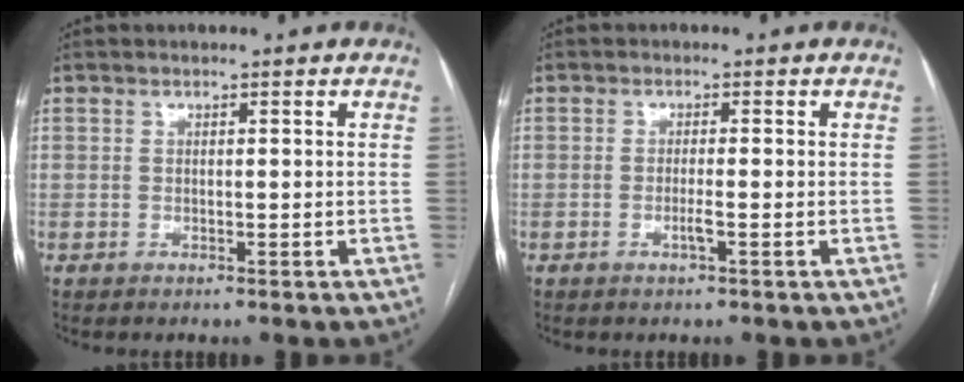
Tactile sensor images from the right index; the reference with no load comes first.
{"total": 1.7, "force": [-0.7, -0.1, 1.5], "torque": [-0.030, -0.002, -0.013]}